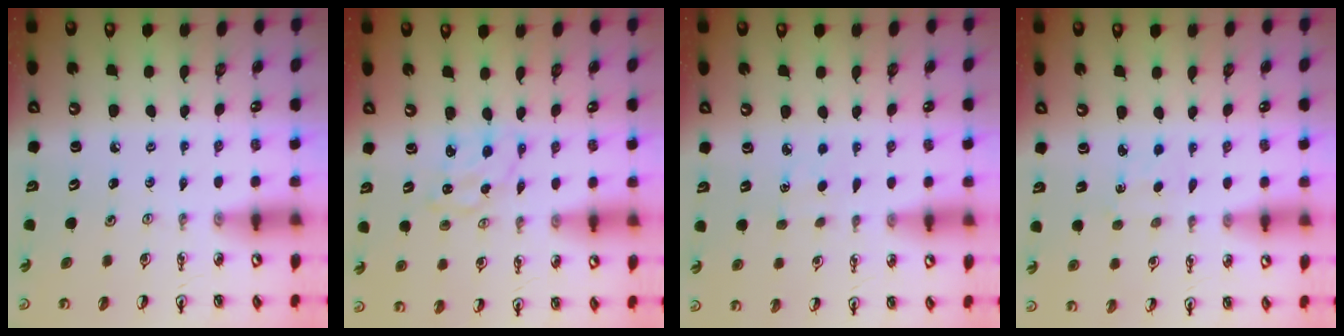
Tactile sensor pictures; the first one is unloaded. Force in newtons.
{"total": 1.6, "press": 1.6, "slide": 0.3}
{"total": 1.4, "press": 1.4, "slide": 0.2}
{"total": 1.3, "press": 1.2, "slide": 0.3}